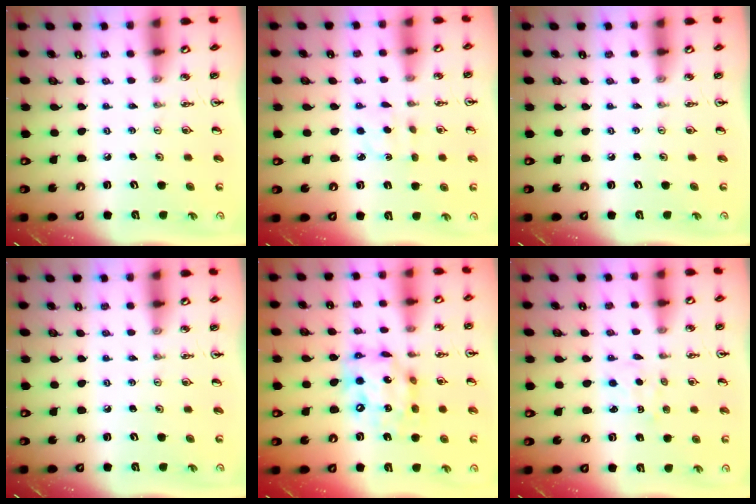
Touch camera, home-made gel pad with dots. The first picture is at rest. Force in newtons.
{"total": 2.0, "press": 1.9, "slide": 0.6}
{"total": 0.0}
{"total": 0.0}
{"total": 14.0, "press": 13.9, "slide": 1.1}
{"total": 2.9, "press": 2.8, "slide": 0.4}